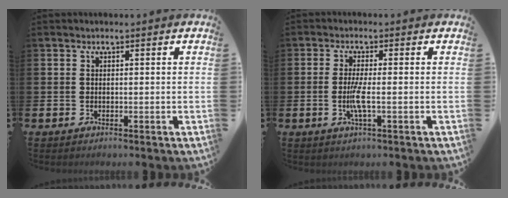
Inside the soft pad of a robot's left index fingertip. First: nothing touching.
{"total": 3.1, "force": [-0.5, 0.2, 3.0], "torque": [-0.059, -0.003, -0.010]}